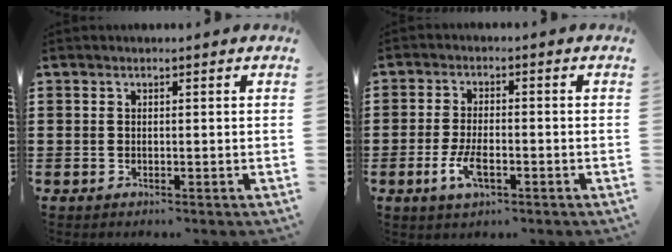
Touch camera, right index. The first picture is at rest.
{"total": 4.7, "force": [-1.8, 2.0, 3.8], "torque": [-0.083, -0.001, -0.036]}